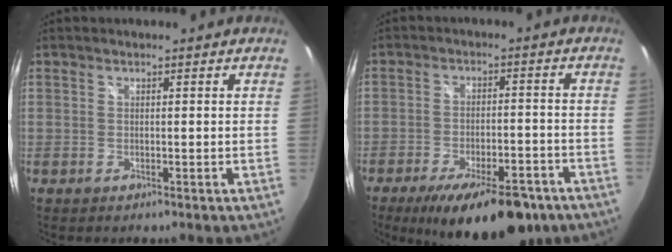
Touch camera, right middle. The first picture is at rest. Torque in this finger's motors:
{"motor_torque": [1.10, -1.04, 0.38, 0.19]}